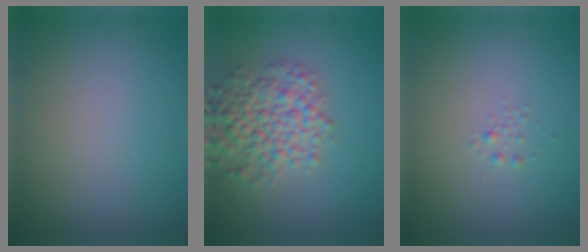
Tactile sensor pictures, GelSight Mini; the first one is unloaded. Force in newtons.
{"total": 5.6, "press": 5.6, "slide": 0.2}
{"total": 0.6, "press": 0.6, "slide": 0.0}